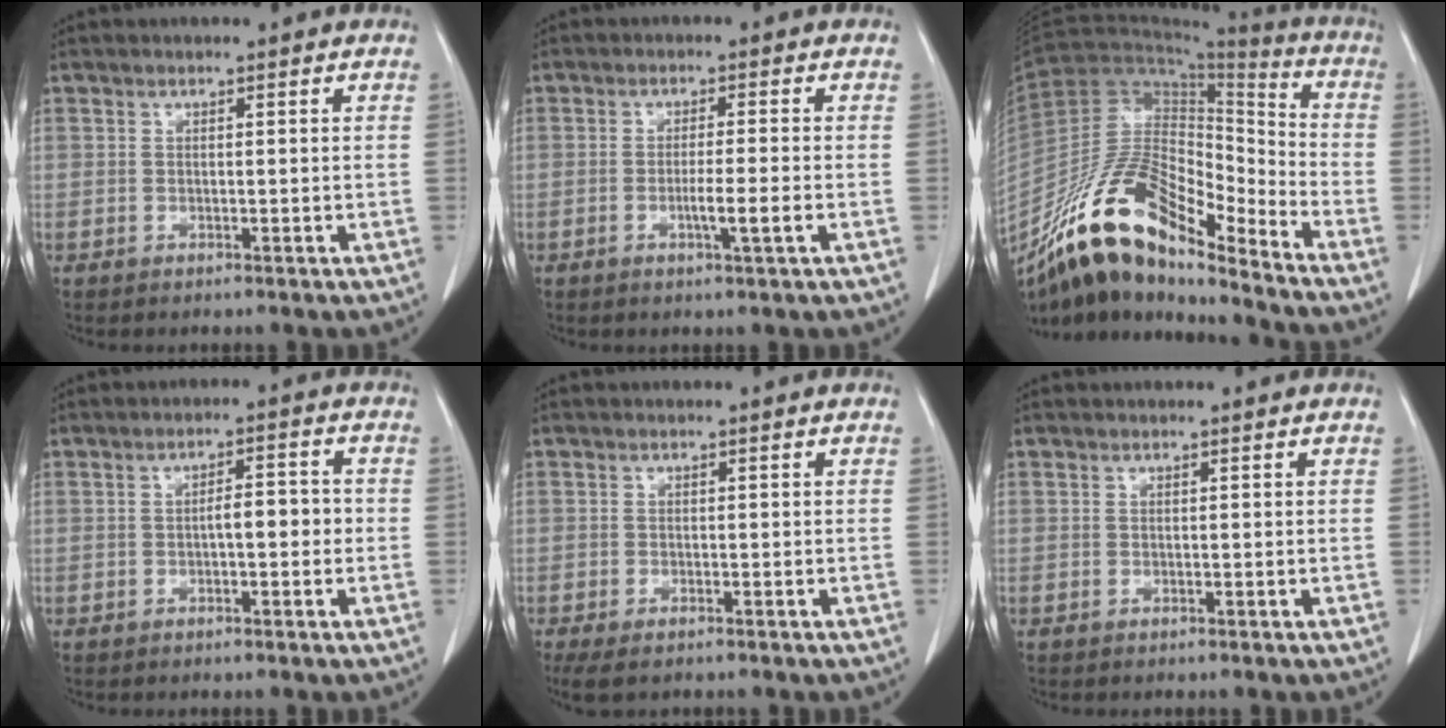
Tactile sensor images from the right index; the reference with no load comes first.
{"total": 3.9, "force": [-1.3, -0.4, 3.6], "torque": [-0.061, -0.005, -0.022]}
{"total": 18.0, "force": [-14.0, 5.3, 10.1], "torque": [-0.182, 0.026, -0.255]}
{"total": 3.7, "force": [-0.6, 1.2, 3.5], "torque": [-0.052, 0.013, -0.009]}
{"total": 4.3, "force": [-3.1, 1.7, 2.5], "torque": [-0.046, -0.012, -0.050]}
{"total": 0.0}